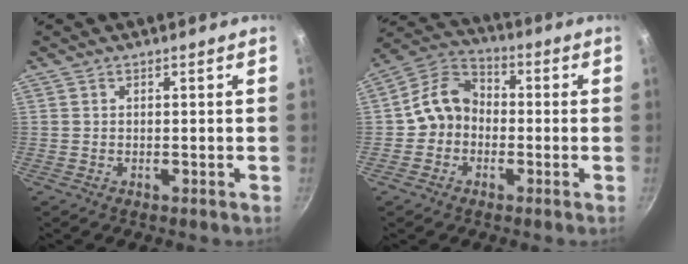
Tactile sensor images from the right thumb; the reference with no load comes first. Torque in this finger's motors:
{"motor_torque": [-0.34, 0.63, -0.20, -0.15, 0.14]}